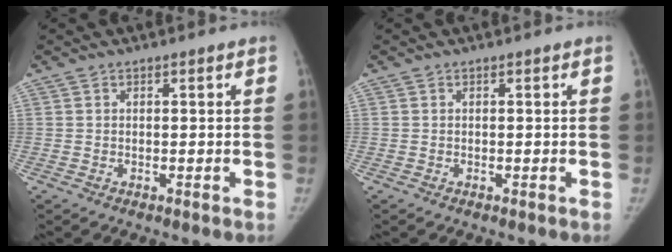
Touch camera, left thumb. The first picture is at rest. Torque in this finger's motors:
{"motor_torque": [-0.09, -0.08, 0.07, -0.06, 0.00]}